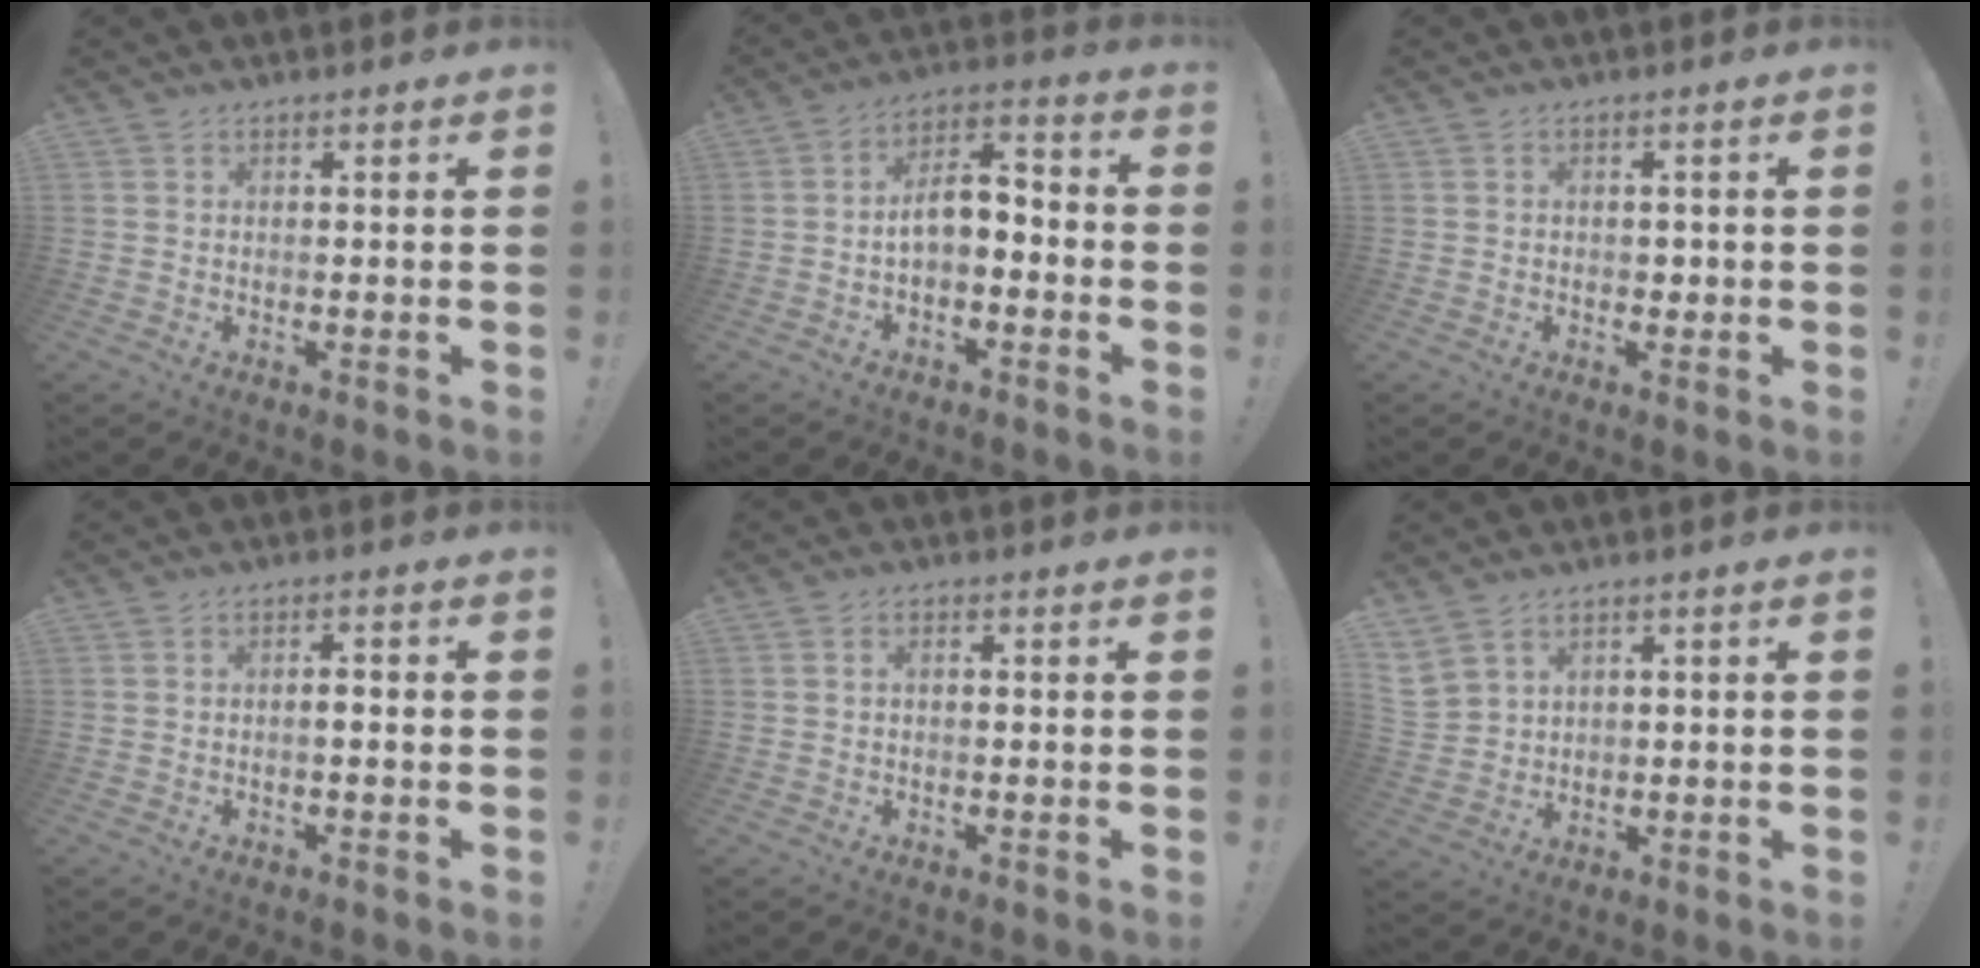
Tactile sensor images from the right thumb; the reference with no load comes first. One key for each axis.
{"total": 7.1, "fx": -1.7, "fy": 3.8, "fz": 5.7, "tx": -0.091, "ty": 0.010, "tz": -0.027}
{"total": 1.6, "fx": -0.3, "fy": 1.3, "fz": 0.8, "tx": -0.008, "ty": 0.002, "tz": -0.008}
{"total": 2.2, "fx": -0.8, "fy": 0.5, "fz": 2.0, "tx": -0.031, "ty": 0.003, "tz": -0.017}
{"total": 1.0, "fx": -0.4, "fy": 0.3, "fz": 0.9, "tx": -0.019, "ty": 0.003, "tz": -0.007}
{"total": 5.1, "fx": 3.4, "fy": 3.1, "fz": 2.1, "tx": -0.047, "ty": -0.017, "tz": 0.068}